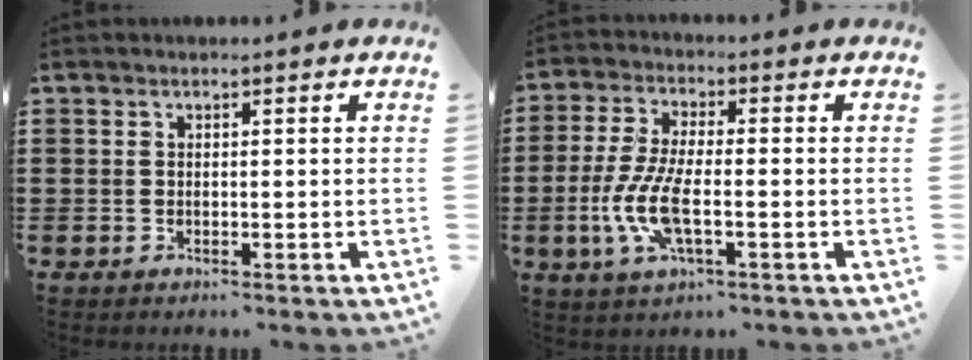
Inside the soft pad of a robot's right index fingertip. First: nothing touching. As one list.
[{"total": 8.1, "force": [-2.3, 2.6, 7.3], "torque": [-0.171, -0.018, -0.048]}]